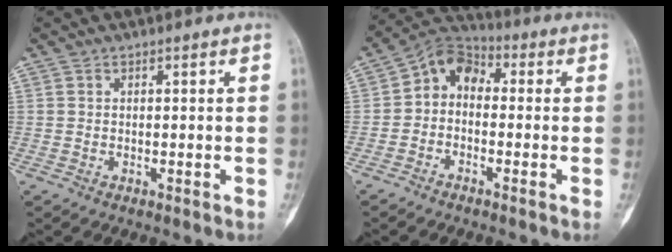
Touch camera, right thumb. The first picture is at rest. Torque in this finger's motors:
{"motor_torque": [0.37, 0.50, 0.33, -0.53, 0.13]}